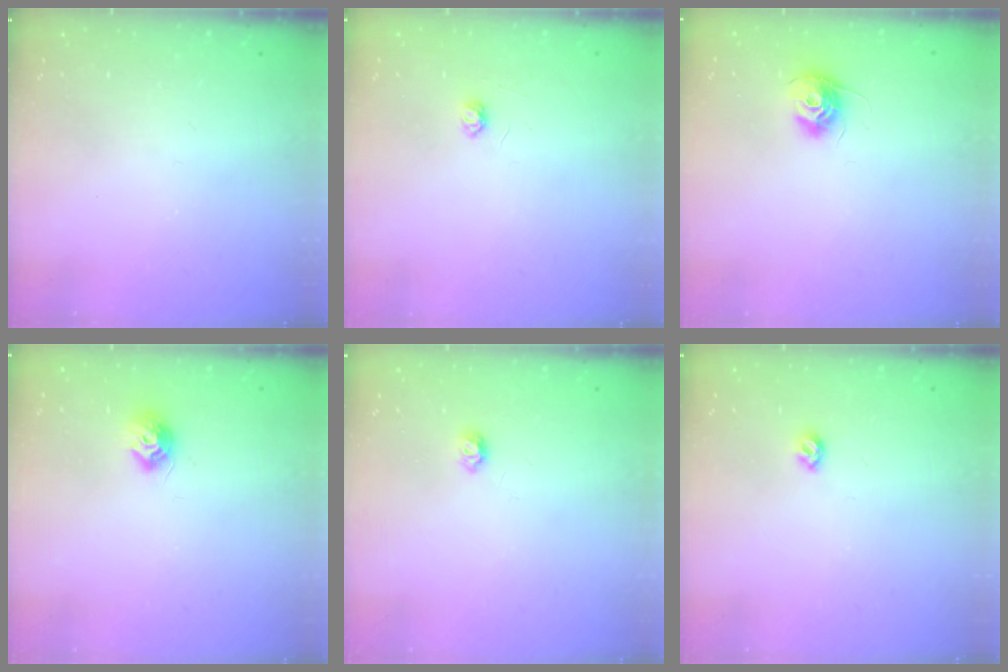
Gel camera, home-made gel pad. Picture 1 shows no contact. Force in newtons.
{"total": 2.6, "press": 2.6, "slide": 0.3}
{"total": 10.3, "press": 10.3, "slide": 0.5}
{"total": 7.6, "press": 7.6, "slide": 0.2}
{"total": 3.9, "press": 3.9, "slide": 0.6}
{"total": 5.3, "press": 5.3, "slide": 0.7}